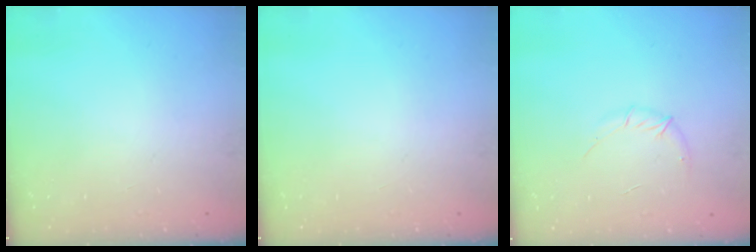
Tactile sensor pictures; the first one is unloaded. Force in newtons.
{"total": 0.0}
{"total": 5.7, "press": 5.5, "slide": 1.6}